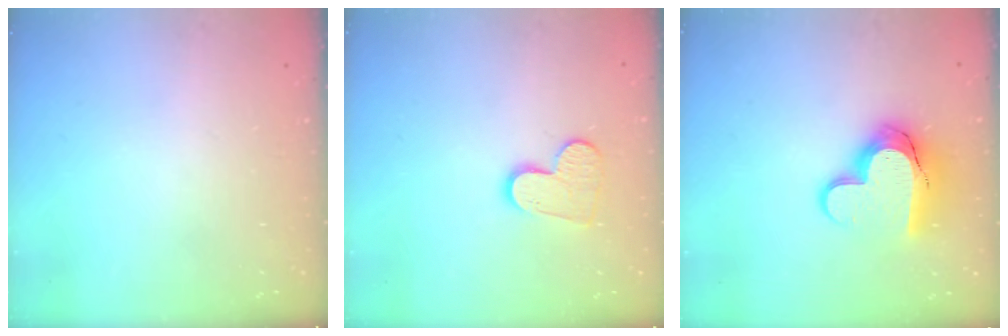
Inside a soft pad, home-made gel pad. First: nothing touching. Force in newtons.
{"total": 10.0, "press": 10.0, "slide": 0.8}
{"total": 13.6, "press": 13.6, "slide": 1.1}